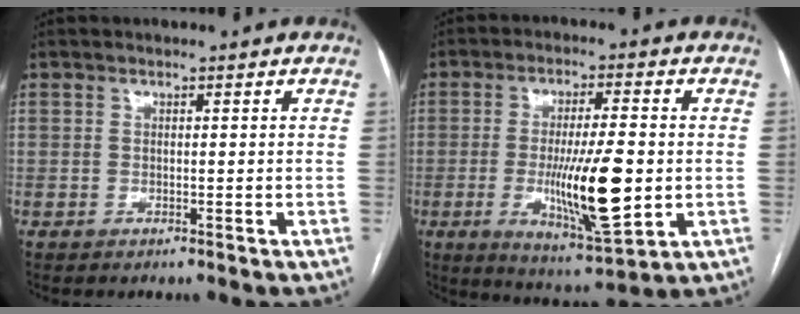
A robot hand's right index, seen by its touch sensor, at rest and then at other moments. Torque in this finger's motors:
{"motor_torque": [2.14, 0.00, 0.93, 0.21]}